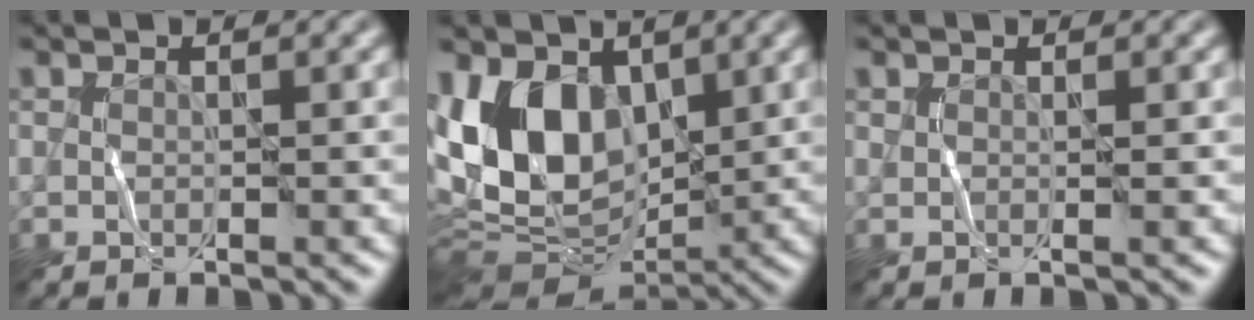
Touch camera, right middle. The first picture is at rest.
{"total": 9.8, "force": [1.5, 6.6, 7.2], "torque": [-0.156, -0.003, 0.025]}
{"total": 0.0}